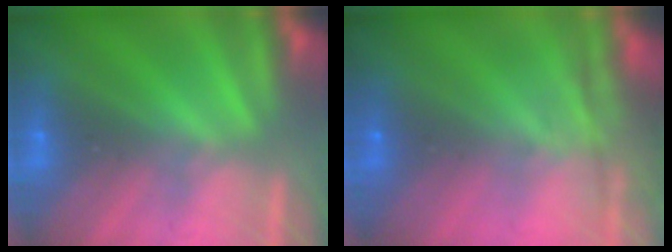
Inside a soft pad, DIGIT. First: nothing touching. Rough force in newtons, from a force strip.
{"total": 7.8}